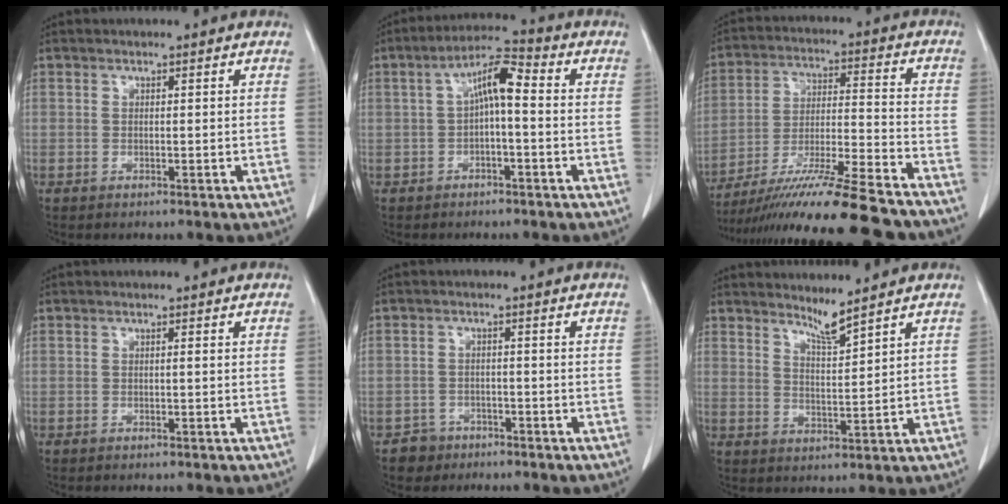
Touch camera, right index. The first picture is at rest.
{"total": 6.8, "force": [0.3, 1.7, 6.5], "torque": [-0.119, 0.029, 0.002]}
{"total": 21.1, "force": [-17.7, -0.1, 11.4], "torque": [-0.181, -0.028, -0.294]}
{"total": 0.0}
{"total": 2.9, "force": [-1.9, 2.2, -0.3], "torque": [0.005, 0.011, -0.033]}
{"total": 3.5, "force": [3.2, -0.8, 1.1], "torque": [-0.026, -0.016, 0.063]}